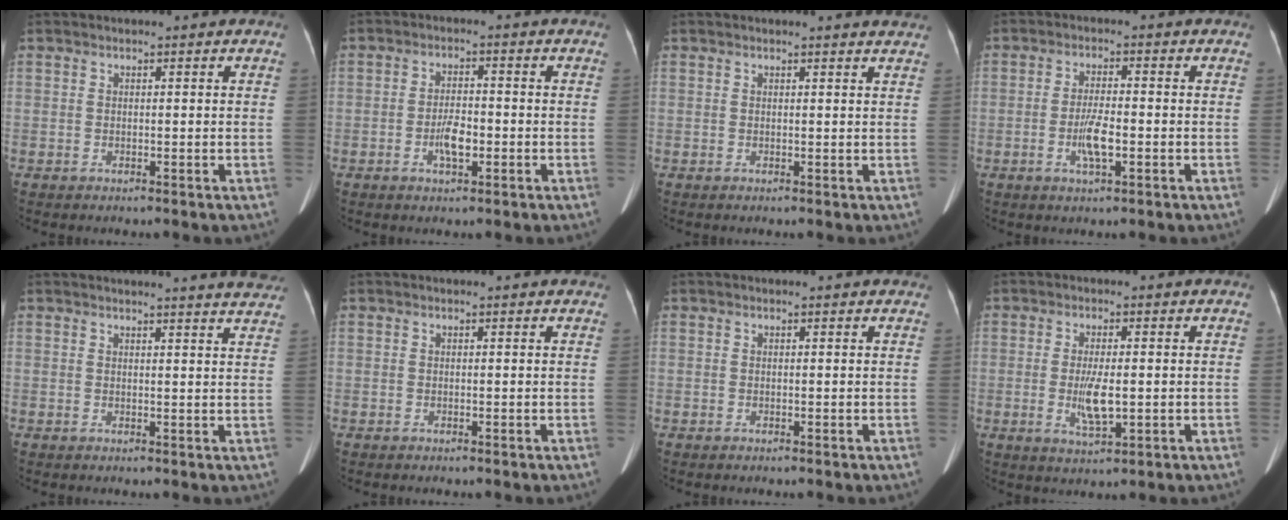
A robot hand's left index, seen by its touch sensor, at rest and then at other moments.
{"total": 3.9, "force": [-1.4, 1.4, 3.4], "torque": [-0.065, 0.003, -0.023]}
{"total": 3.0, "force": [3.0, -0.1, 0.7], "torque": [-0.012, -0.009, 0.016]}
{"total": 4.5, "force": [-1.4, 0.9, 4.2], "torque": [-0.084, 0.000, -0.023]}
{"total": 11.9, "force": [11.4, 0.0, 3.4], "torque": [-0.032, -0.041, 0.109]}
{"total": 0.8, "force": [0.7, 0.2, 0.1], "torque": [-0.008, -0.001, -0.001]}
{"total": 1.4, "force": [1.3, 0.3, 0.2], "torque": [-0.013, 0.001, 0.003]}
{"total": 4.9, "force": [-0.5, 1.3, 4.7], "torque": [-0.094, -0.009, -0.004]}